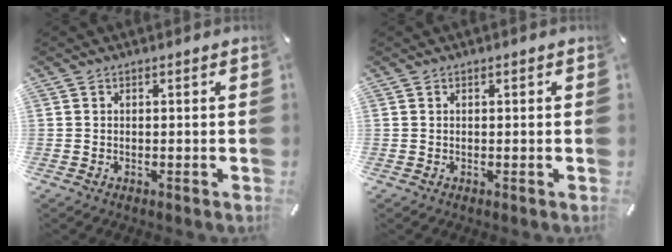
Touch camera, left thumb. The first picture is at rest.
{"total": 0.0}